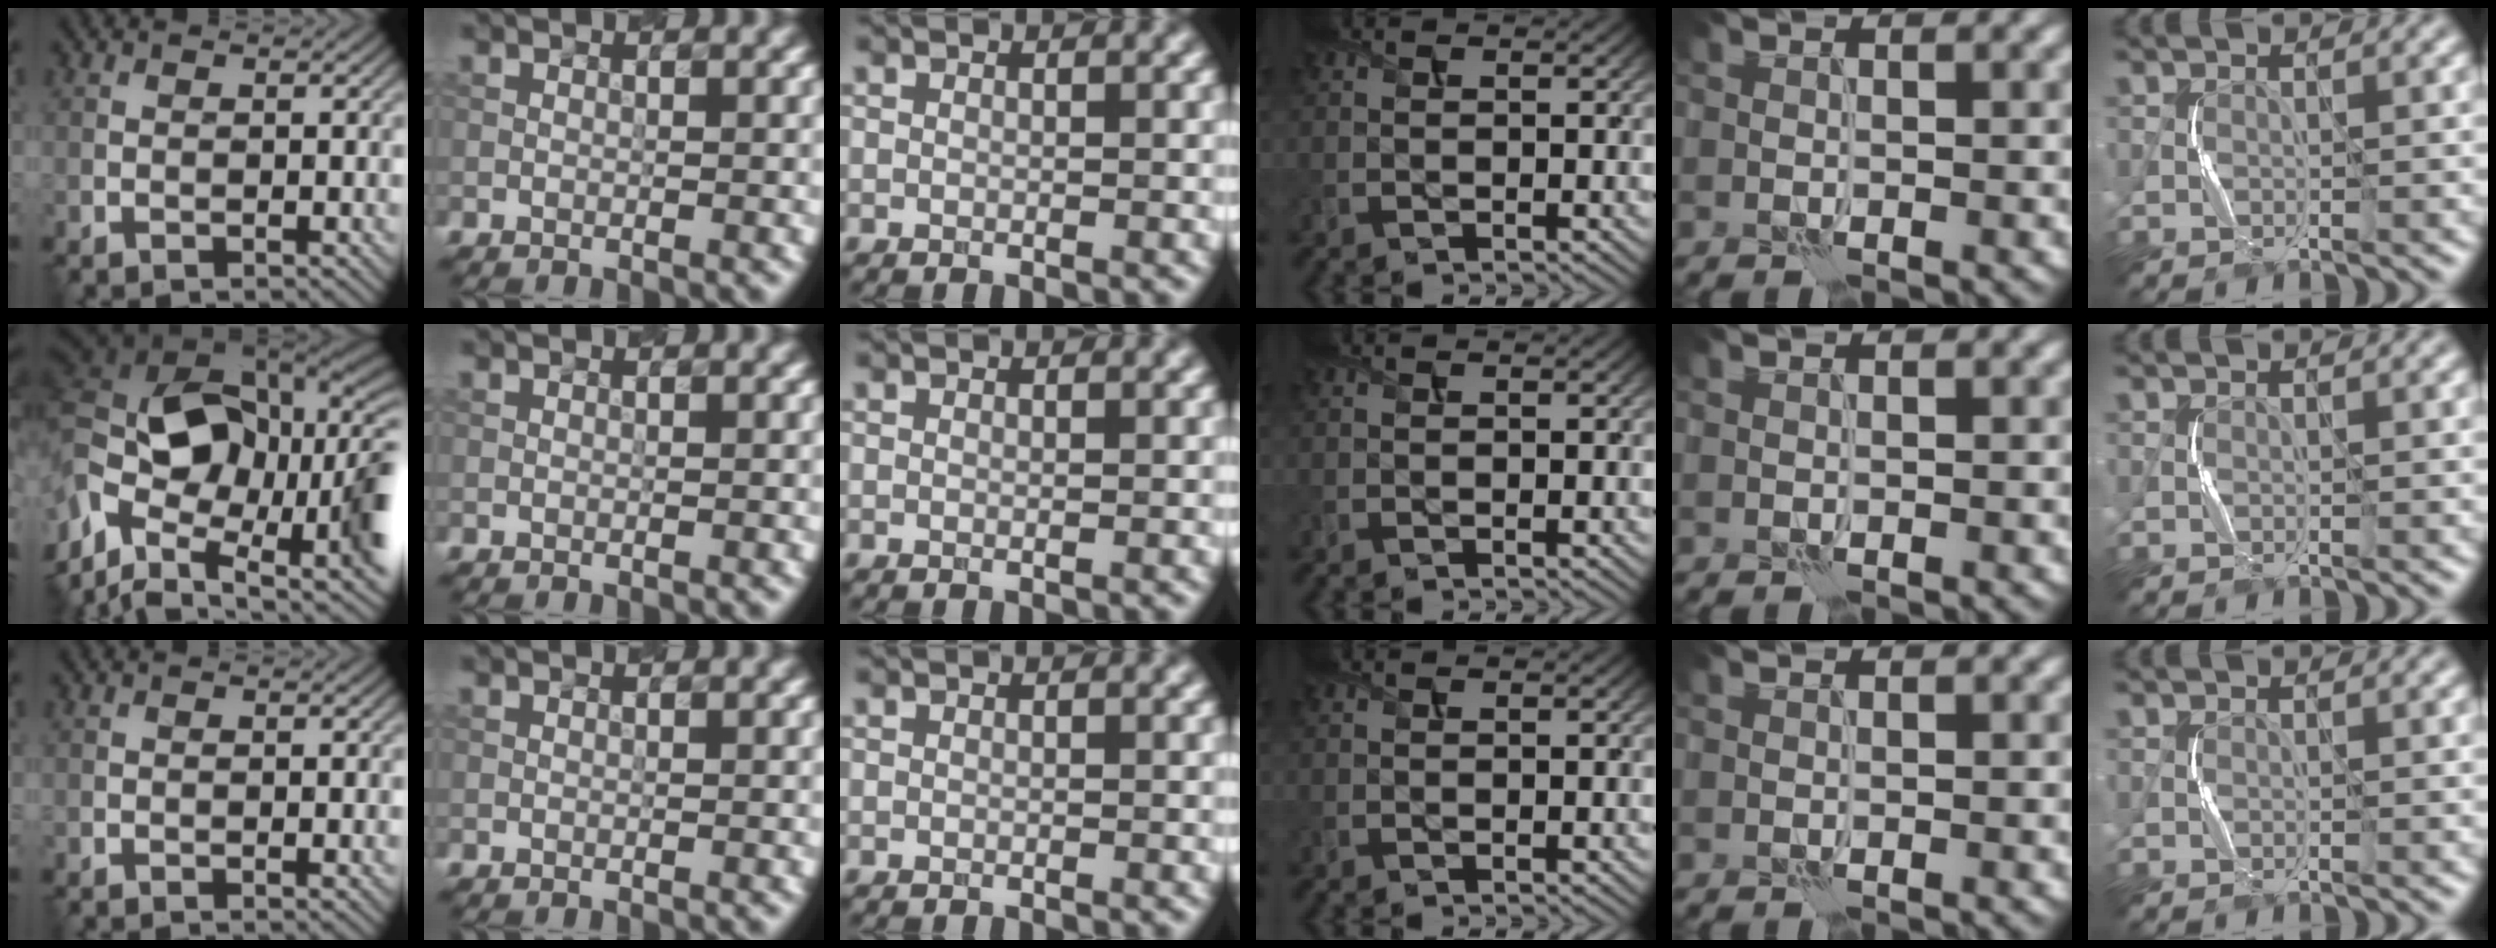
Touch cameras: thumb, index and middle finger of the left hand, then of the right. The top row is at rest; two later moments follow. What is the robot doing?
{"motion": "squeeze", "object": "stress ball aka squeeze ball"}